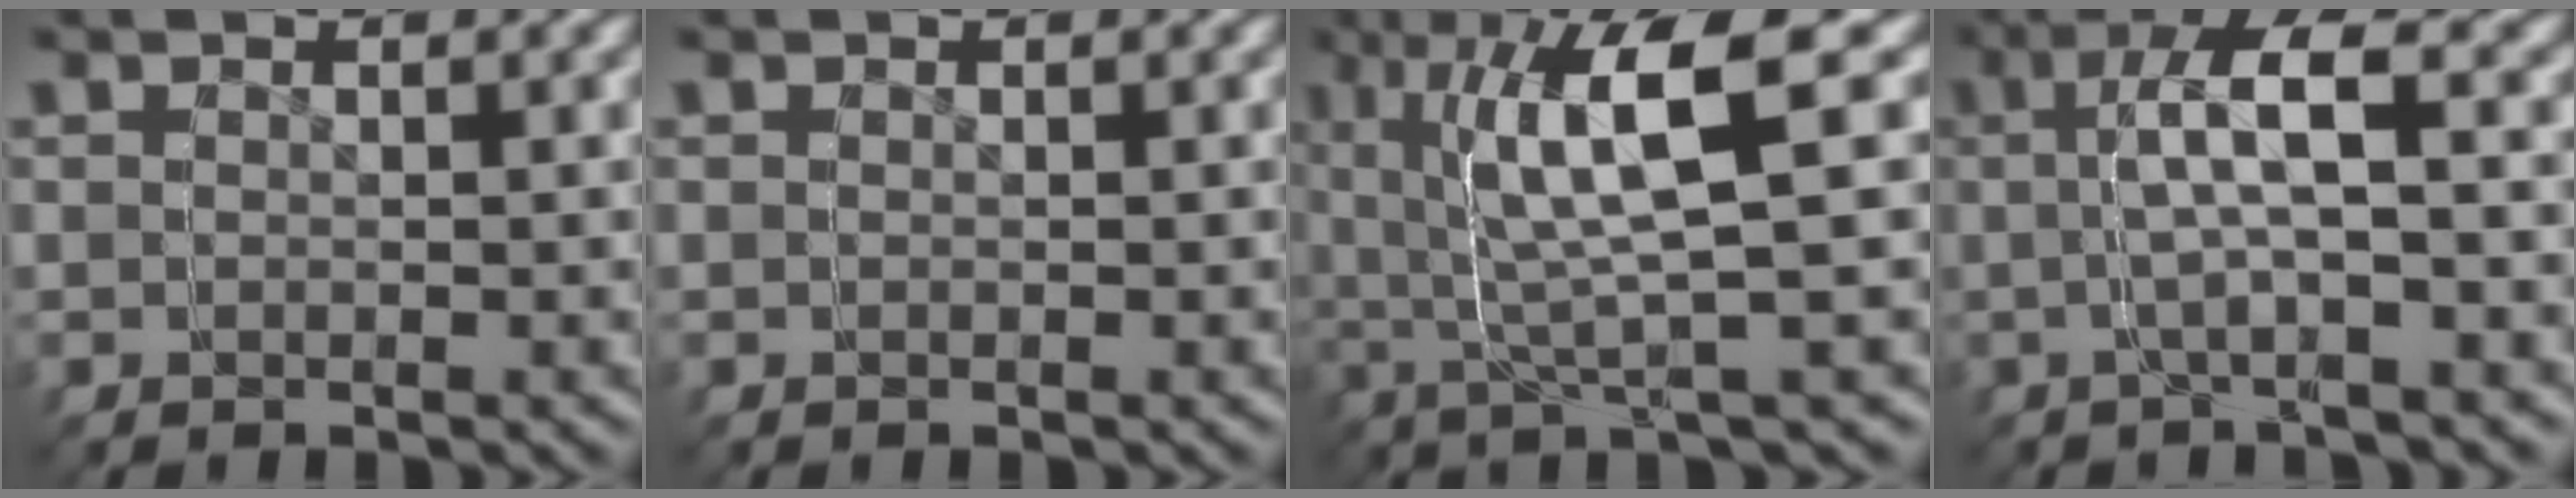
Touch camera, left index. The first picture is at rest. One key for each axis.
{"total": 0.0}
{"total": 6.8, "fx": 2.8, "fy": 2.0, "fz": 5.8, "tx": -0.114, "ty": 0.035, "tz": 0.035}
{"total": 4.1, "fx": -0.1, "fy": 1.6, "fz": 3.7, "tx": -0.072, "ty": 0.026, "tz": -0.007}